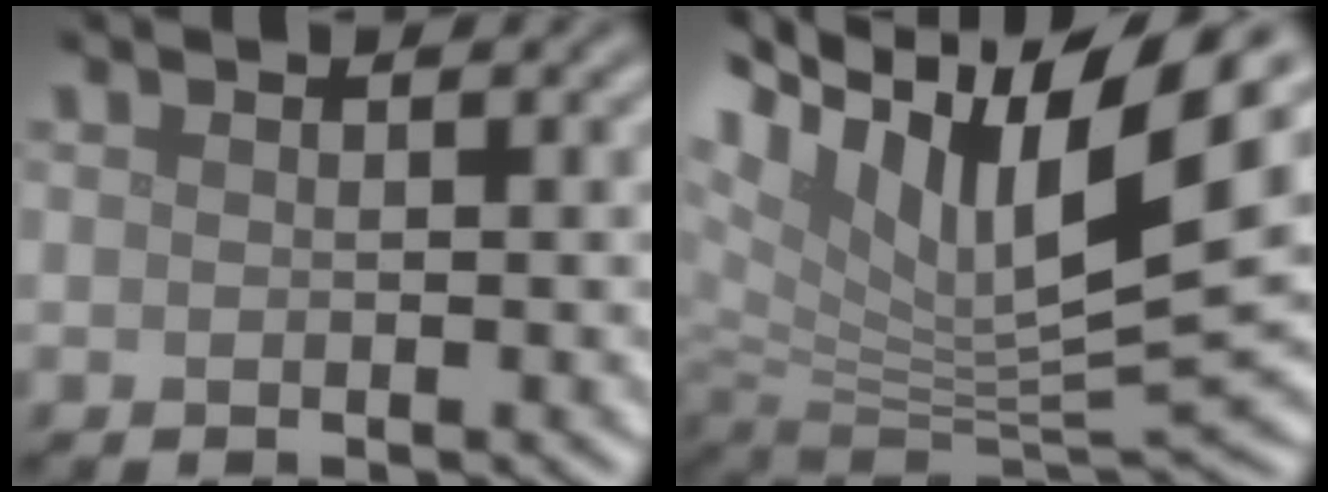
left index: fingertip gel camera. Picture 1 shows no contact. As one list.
[{"total": 15.3, "force": [5.9, 6.7, 12.4], "torque": [-0.239, 0.008, 0.104]}]